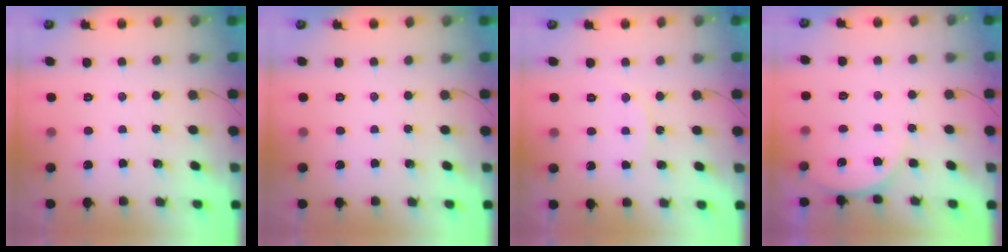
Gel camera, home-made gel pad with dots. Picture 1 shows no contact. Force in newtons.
{"total": 0.0}
{"total": 6.1, "press": 6.0, "slide": 0.4}
{"total": 5.5, "press": 5.5, "slide": 0.3}